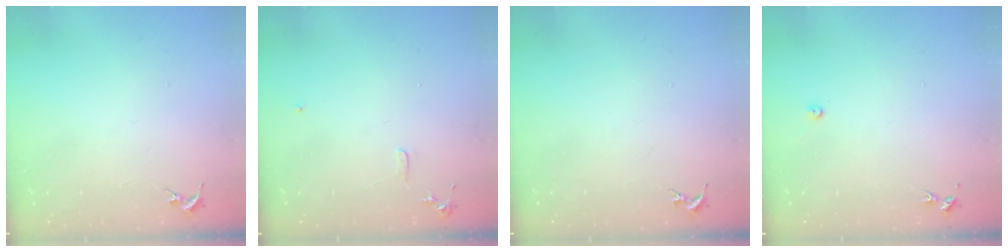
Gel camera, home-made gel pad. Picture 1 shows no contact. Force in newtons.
{"total": 6.0, "press": 6.0, "slide": 0.7}
{"total": 0.0}
{"total": 3.0, "press": 3.0, "slide": 0.4}